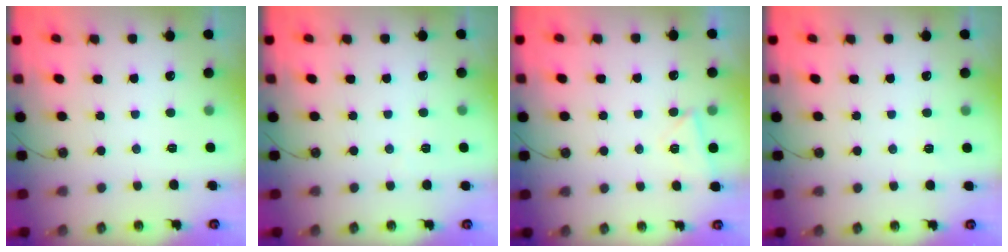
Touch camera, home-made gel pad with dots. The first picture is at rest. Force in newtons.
{"total": 2.0, "press": 1.9, "slide": 0.8}
{"total": 4.2, "press": 3.3, "slide": 2.6}
{"total": 1.9, "press": 1.6, "slide": 1.0}